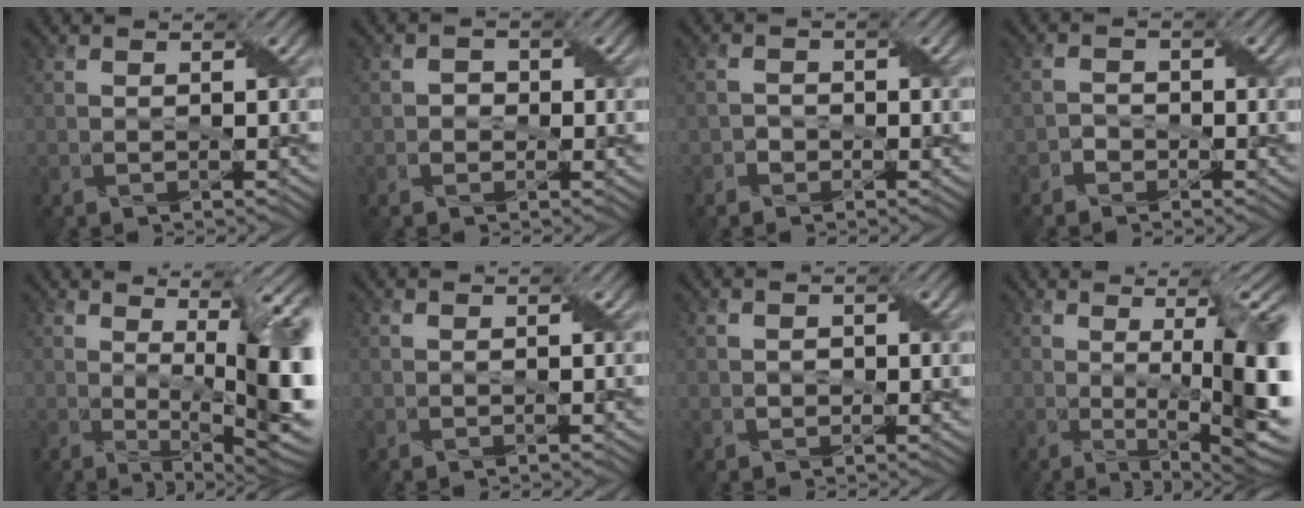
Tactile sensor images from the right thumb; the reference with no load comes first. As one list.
[{"total": 1.6, "force": [-0.3, 1.5, 0.5], "torque": [-0.006, 0.001, -0.007]}, {"total": 1.4, "force": [-0.7, 1.2, 0.4], "torque": [-0.006, 0.003, -0.014]}, {"total": 1.7, "force": [-1.2, 1.2, 0.4], "torque": [-0.009, 0.006, -0.026]}, {"total": 12.9, "force": [1.4, 4.0, 12.2], "torque": [-0.170, 0.006, 0.026]}, {"total": 0.0}, {"total": 1.4, "force": [0.0, 1.2, 0.8], "torque": [-0.018, -0.004, 0.000]}, {"total": 11.4, "force": [-0.2, 2.8, 11.0], "torque": [-0.154, -0.004, 0.002]}]